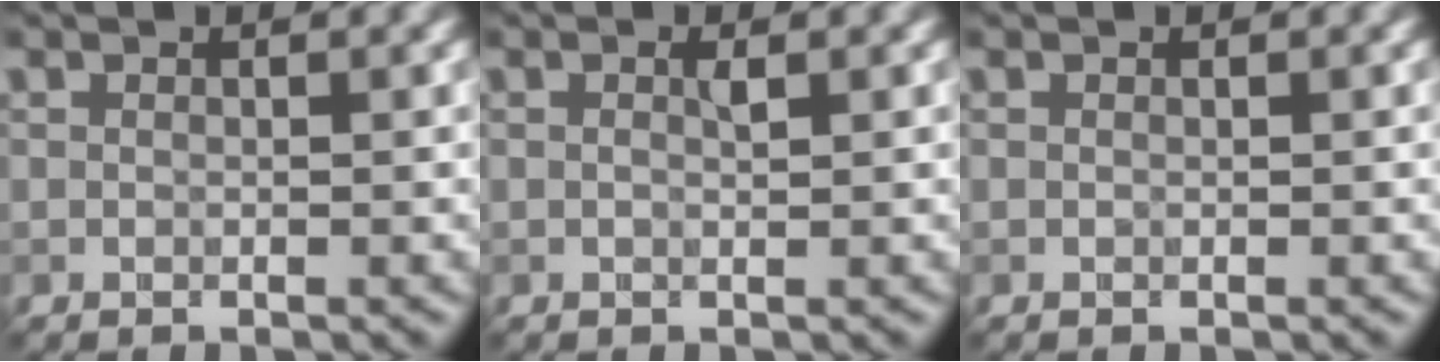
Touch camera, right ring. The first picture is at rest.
{"total": 0.7, "force": [0.2, 0.0, 0.7], "torque": [-0.016, 0.002, 0.004]}
{"total": 0.0}